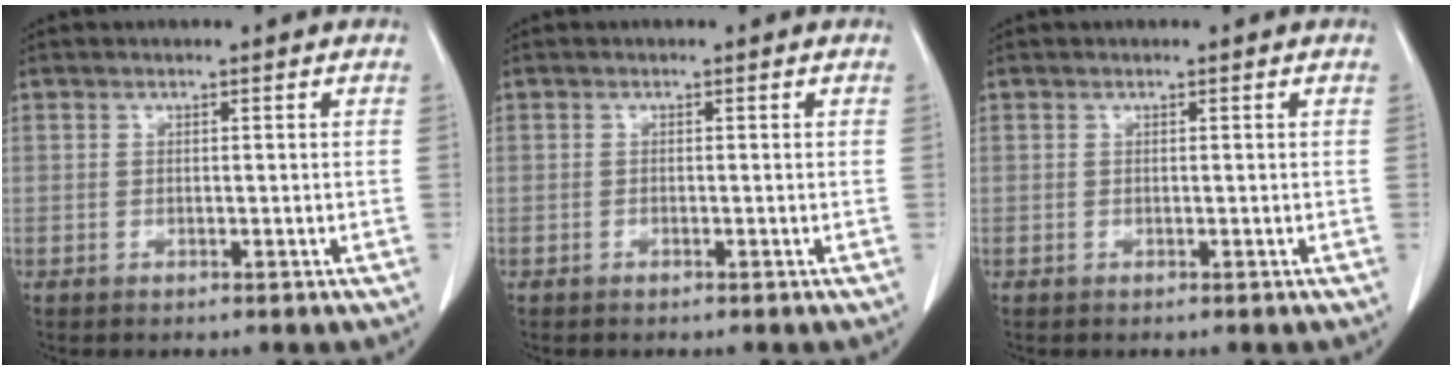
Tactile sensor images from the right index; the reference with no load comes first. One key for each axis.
{"total": 0.0}
{"total": 0.0}